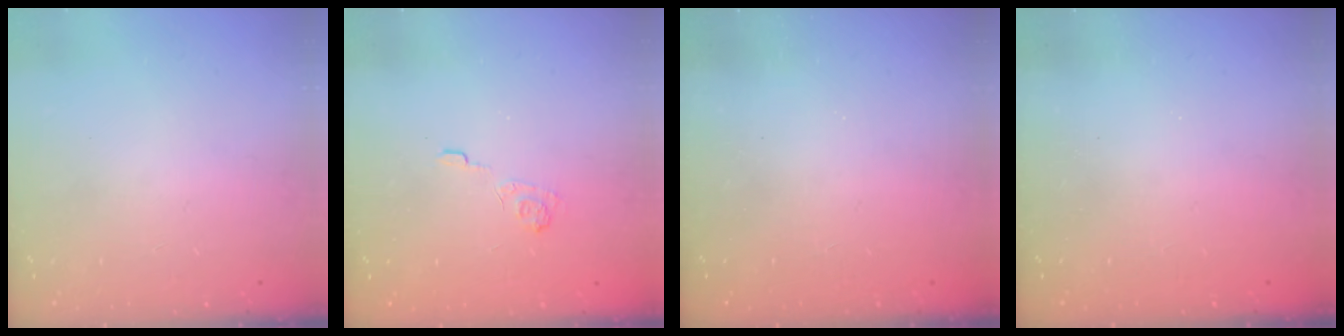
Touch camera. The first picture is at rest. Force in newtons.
{"total": 3.7, "press": 3.4, "slide": 1.4}
{"total": 2.5, "press": 2.4, "slide": 0.8}
{"total": 2.4, "press": 2.2, "slide": 0.8}